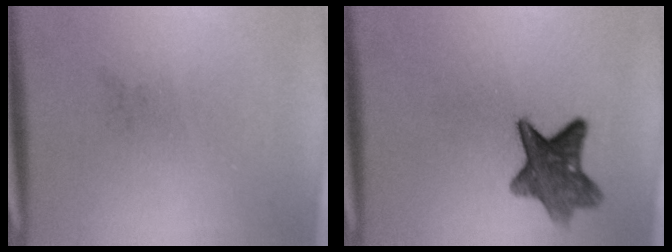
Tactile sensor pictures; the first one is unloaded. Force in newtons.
{"total": 8.3}